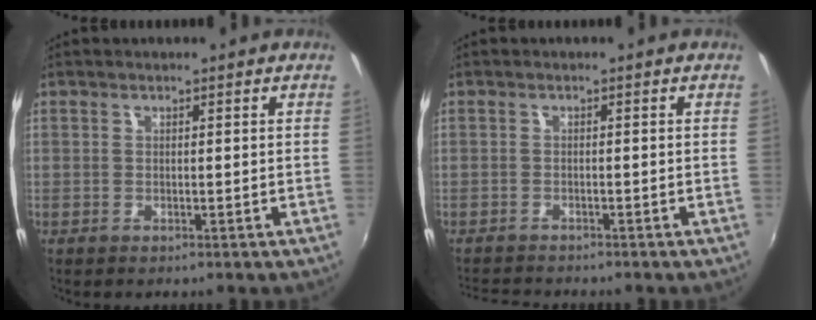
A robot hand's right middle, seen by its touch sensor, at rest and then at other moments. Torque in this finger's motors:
{"motor_torque": [-0.15, -0.11, -0.03, 0.00]}